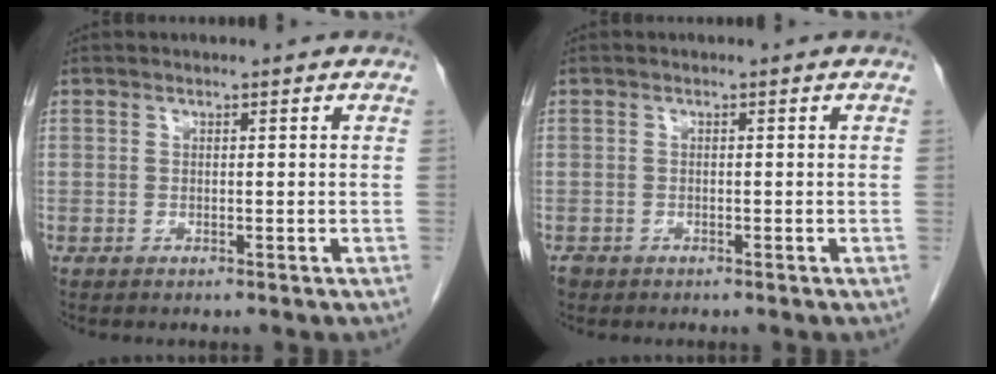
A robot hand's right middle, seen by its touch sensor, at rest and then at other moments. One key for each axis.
{"total": 0.9, "fx": -0.7, "fy": 0.6, "fz": 0.1, "tx": -0.007, "ty": 0.002, "tz": -0.012}